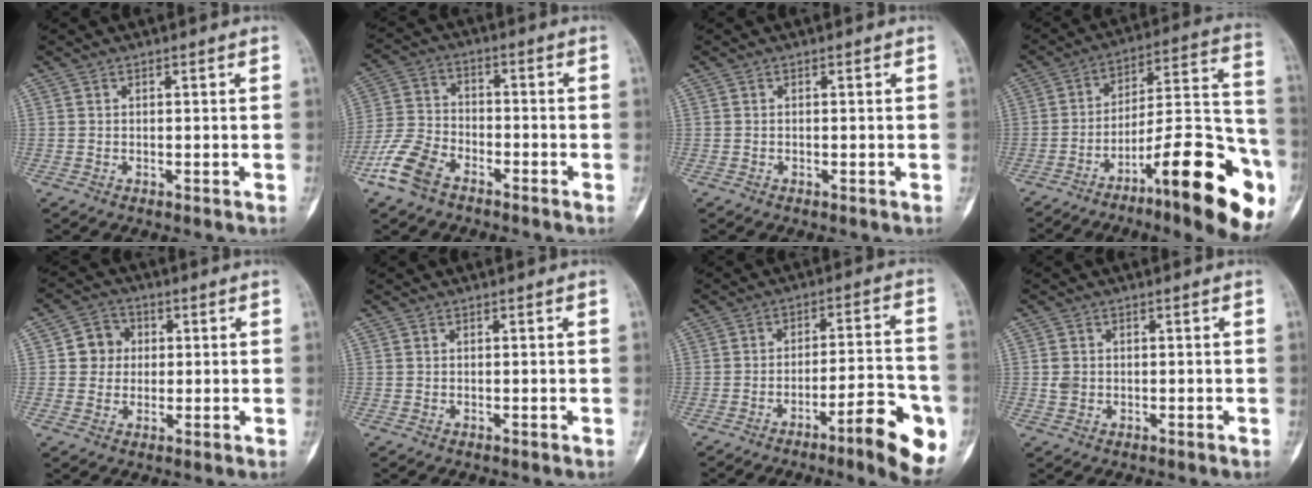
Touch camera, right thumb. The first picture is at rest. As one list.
[{"total": 9.7, "force": [-6.1, 5.3, 5.4], "torque": [-0.121, 0.020, -0.129]}, {"total": 0.0}, {"total": 24.4, "force": [-11.6, 5.8, 20.6], "torque": [-0.251, 0.080, -0.174]}, {"total": 5.8, "force": [0.7, 5.4, 2.0], "torque": [0.001, 0.007, 0.005]}, {"total": 0.0}, {"total": 13.3, "force": [-6.4, 2.8, 11.4], "torque": [-0.142, 0.031, -0.089]}, {"total": 2.1, "force": [0.0, 1.8, 1.0], "torque": [-0.007, 0.006, 0.001]}]